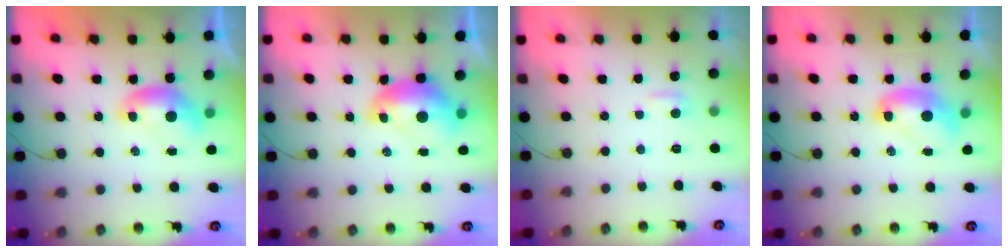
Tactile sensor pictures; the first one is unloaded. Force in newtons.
{"total": 2.4, "press": 2.3, "slide": 0.7}
{"total": 2.5, "press": 2.5, "slide": 0.3}
{"total": 2.4, "press": 2.4, "slide": 0.2}